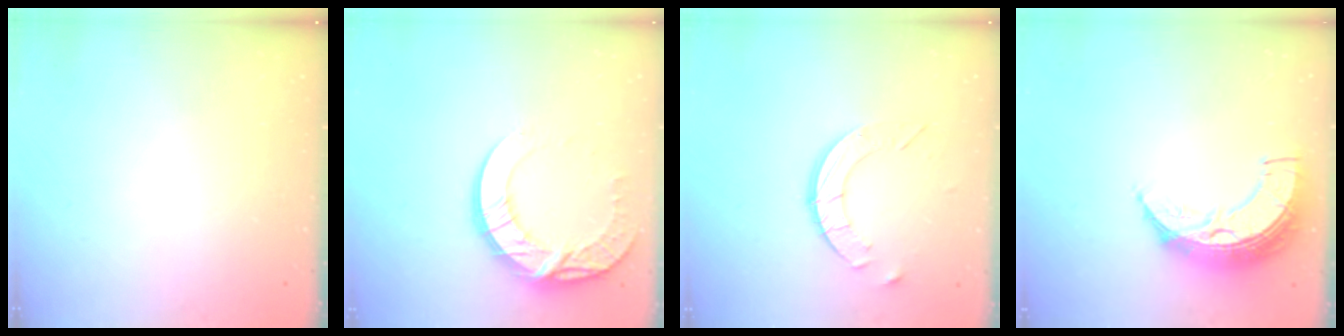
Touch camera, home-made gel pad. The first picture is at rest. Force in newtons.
{"total": 14.4, "press": 14.4, "slide": 1.4}
{"total": 9.0, "press": 9.0, "slide": 0.7}
{"total": 12.2, "press": 12.2, "slide": 0.9}